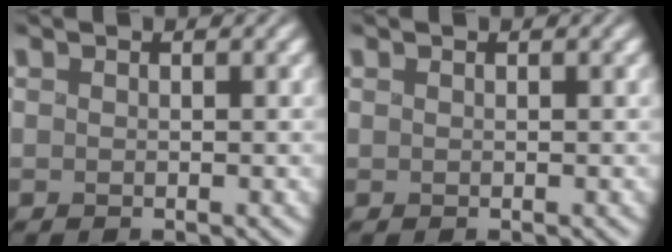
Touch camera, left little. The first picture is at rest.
{"total": 0.0}